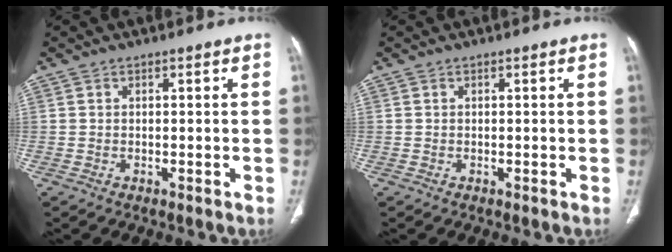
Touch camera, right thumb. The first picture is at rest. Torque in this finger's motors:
{"motor_torque": [-0.02, 0.02, -0.03, 0.01, 0.00]}